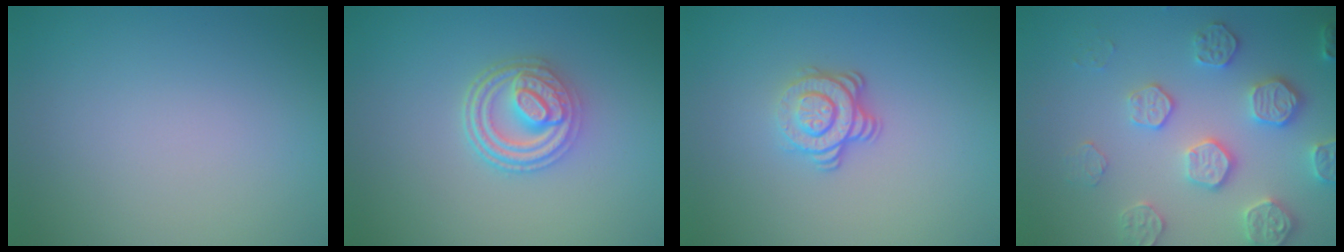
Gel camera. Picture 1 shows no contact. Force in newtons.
{"total": 4.5, "press": 3.7, "slide": 2.6}
{"total": 3.5, "press": 2.5, "slide": 2.4}
{"total": 4.6, "press": 4.5, "slide": 0.7}